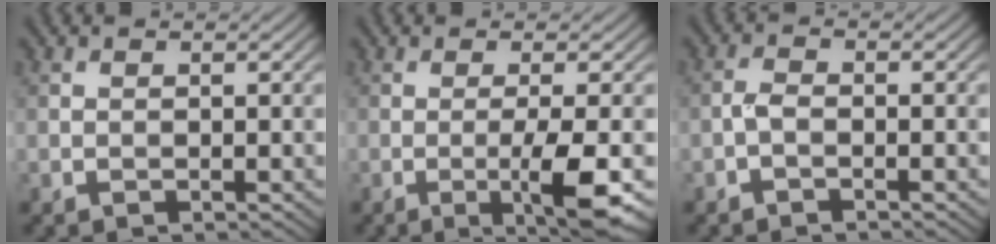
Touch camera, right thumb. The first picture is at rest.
{"total": 5.7, "force": [-1.6, 0.6, 5.5], "torque": [-0.094, 0.005, -0.030]}
{"total": 1.6, "force": [-0.9, 0.6, 1.2], "torque": [-0.027, 0.004, -0.024]}